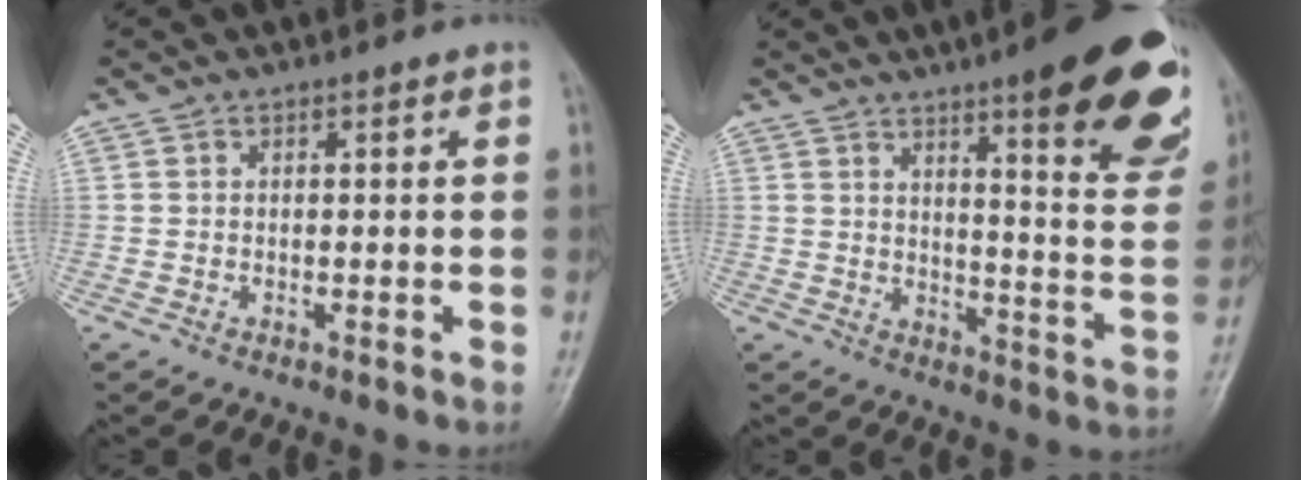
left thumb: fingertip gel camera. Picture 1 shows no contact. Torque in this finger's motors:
{"motor_torque": [2.66, 1.40, 1.79, -0.98, 0.10]}